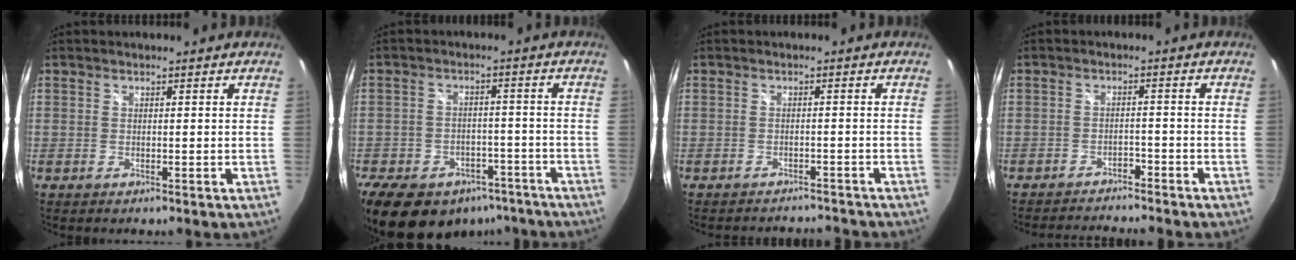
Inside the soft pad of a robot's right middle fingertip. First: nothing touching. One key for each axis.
{"total": 18.8, "fx": -12.9, "fy": 11.0, "fz": 8.1, "tx": -0.191, "ty": 0.003, "tz": -0.168}
{"total": 7.3, "fx": -6.8, "fy": 2.0, "fz": 1.9, "tx": -0.041, "ty": 0.000, "tz": -0.086}
{"total": 7.6, "fx": -7.3, "fy": 0.8, "fz": 2.2, "tx": -0.053, "ty": -0.001, "tz": -0.105}